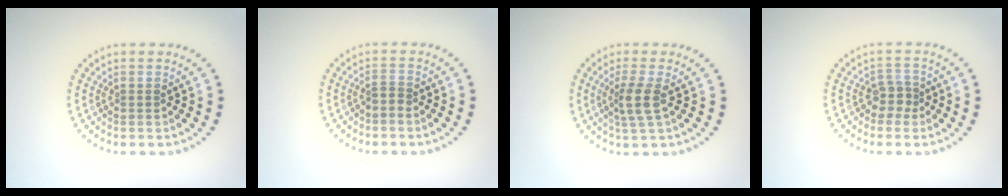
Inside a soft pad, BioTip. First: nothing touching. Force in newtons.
{"total": 0.9, "press": 0.5, "slide": 0.8}
{"total": 2.5, "press": 2.1, "slide": 1.4}
{"total": 1.9, "press": 1.5, "slide": 1.2}